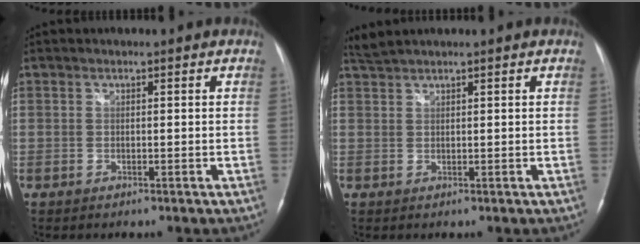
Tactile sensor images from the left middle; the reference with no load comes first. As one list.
[{"total": 2.0, "force": [1.9, -0.4, 0.5], "torque": [-0.017, 0.016, 0.045]}]